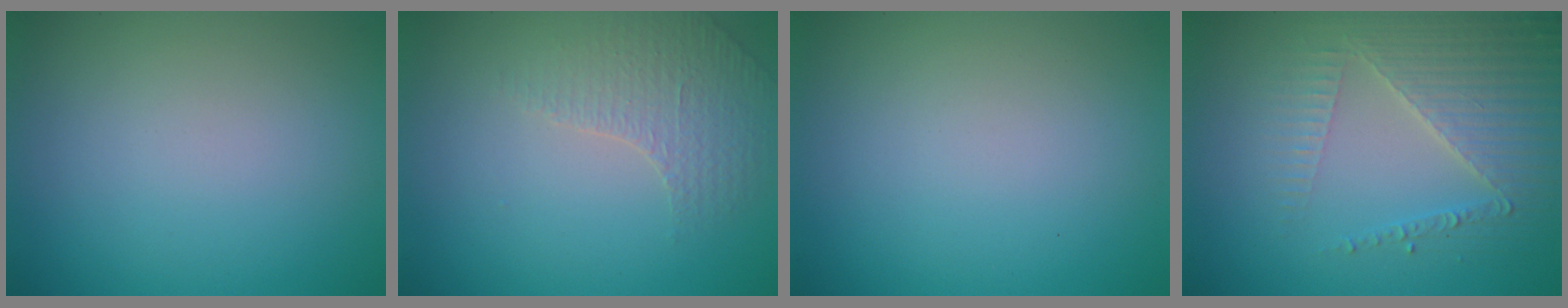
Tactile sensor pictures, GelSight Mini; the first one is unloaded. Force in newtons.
{"total": 1.5, "press": 1.2, "slide": 0.8}
{"total": 0.0}
{"total": 4.1, "press": 4.0, "slide": 0.6}